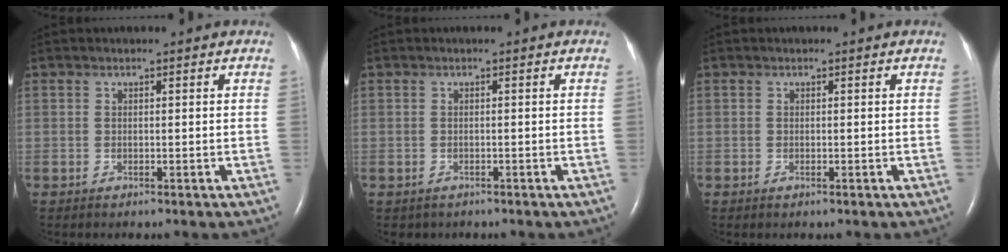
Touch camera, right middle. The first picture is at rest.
{"total": 1.1, "force": [-0.7, 0.8, 0.0], "torque": [-0.010, 0.002, -0.008]}
{"total": 0.0}